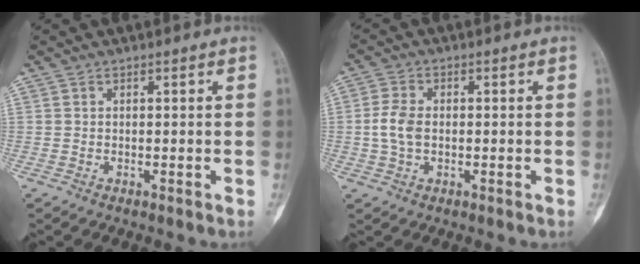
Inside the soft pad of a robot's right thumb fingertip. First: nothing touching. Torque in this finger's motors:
{"motor_torque": [0.56, 0.11, 0.44, -0.23, 0.12]}